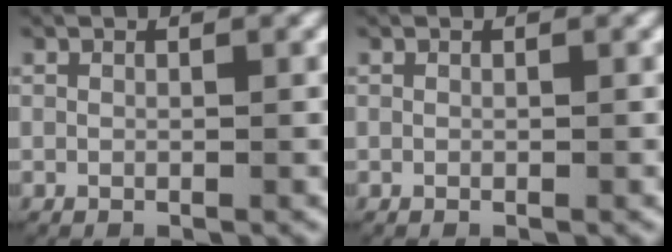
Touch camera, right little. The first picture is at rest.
{"total": 0.0}